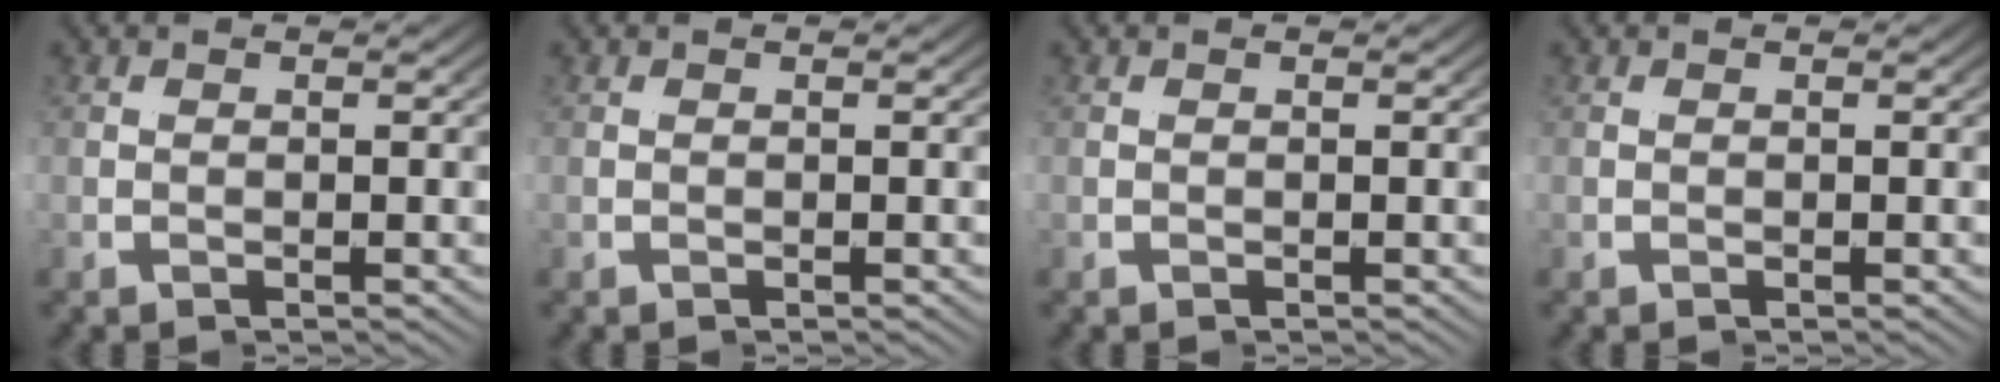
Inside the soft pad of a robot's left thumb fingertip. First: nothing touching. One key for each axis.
{"total": 0.0}
{"total": 0.0}
{"total": 0.0}